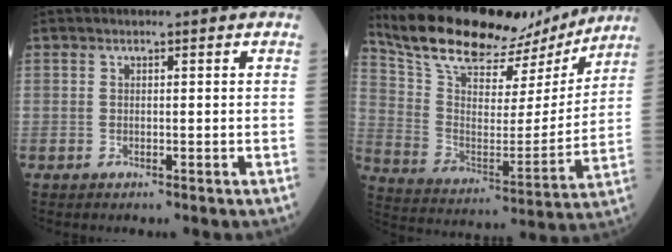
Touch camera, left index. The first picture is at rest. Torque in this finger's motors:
{"motor_torque": [0.24, -0.73, 0.53, 0.12]}